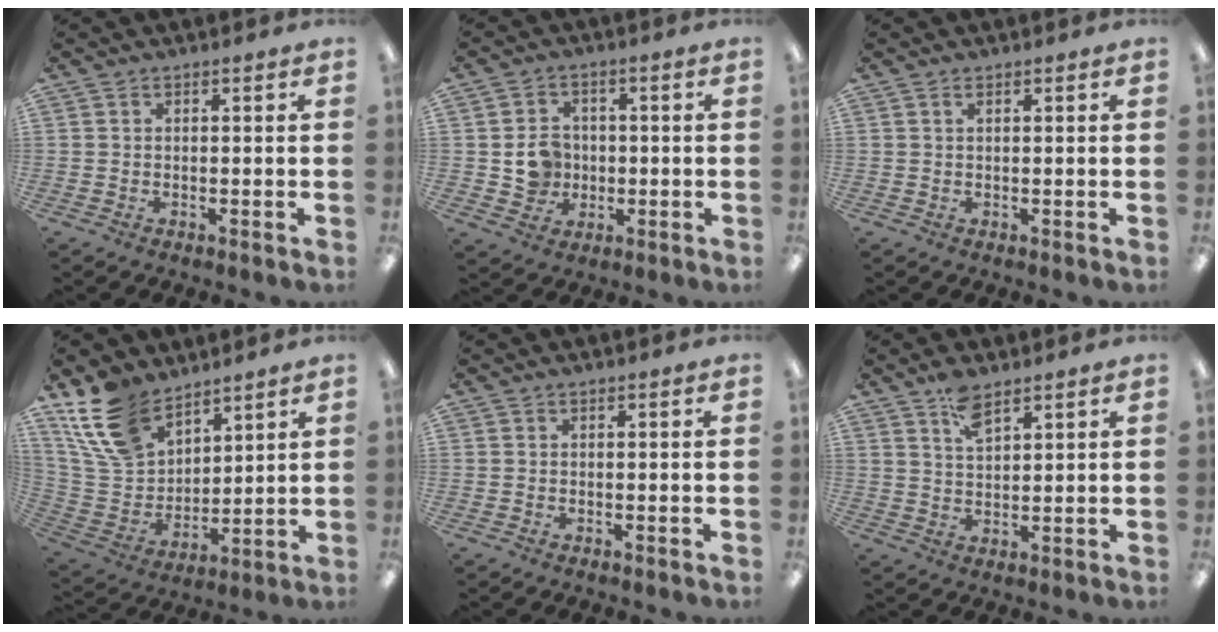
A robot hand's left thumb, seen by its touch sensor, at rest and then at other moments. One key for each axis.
{"total": 6.7, "fx": 0.1, "fy": 6.2, "fz": 2.5, "tx": -0.034, "ty": 0.010, "tz": 0.005}
{"total": 0.8, "fx": 0.4, "fy": 0.3, "fz": 0.5, "tx": -0.012, "ty": 0.002, "tz": 0.008}
{"total": 16.3, "fx": 11.2, "fy": 9.4, "fz": 7.2, "tx": -0.166, "ty": -0.043, "tz": 0.220}
{"total": 0.0}
{"total": 5.8, "fx": 4.2, "fy": 2.3, "fz": 3.2, "tx": -0.057, "ty": -0.016, "tz": 0.075}